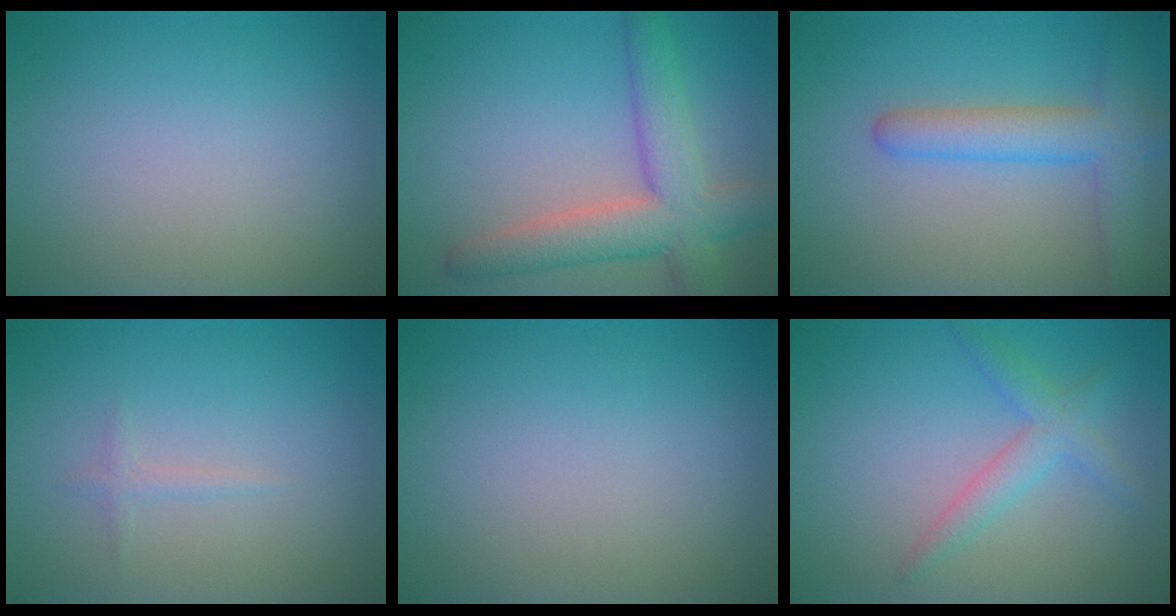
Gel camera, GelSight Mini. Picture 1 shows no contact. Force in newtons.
{"total": 6.4, "press": 6.4, "slide": 0.4}
{"total": 4.6, "press": 4.6, "slide": 0.2}
{"total": 0.8, "press": 0.8, "slide": 0.1}
{"total": 0.0}
{"total": 2.6, "press": 2.6, "slide": 0.1}